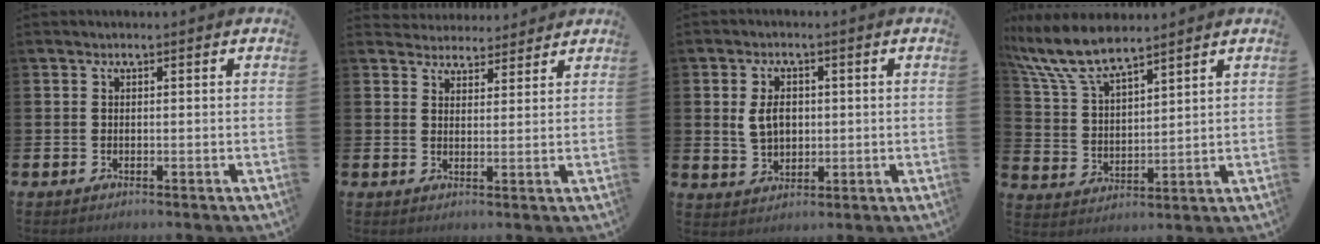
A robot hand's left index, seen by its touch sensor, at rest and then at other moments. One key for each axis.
{"total": 3.5, "fx": 3.4, "fy": 0.9, "fz": -0.5, "tx": 0.003, "ty": -0.019, "tz": 0.061}
{"total": 4.3, "fx": 1.0, "fy": 3.0, "fz": 2.9, "tx": -0.040, "ty": 0.004, "tz": 0.011}
{"total": 8.9, "fx": 7.9, "fy": 2.0, "fz": 3.6, "tx": -0.100, "ty": -0.026, "tz": 0.146}